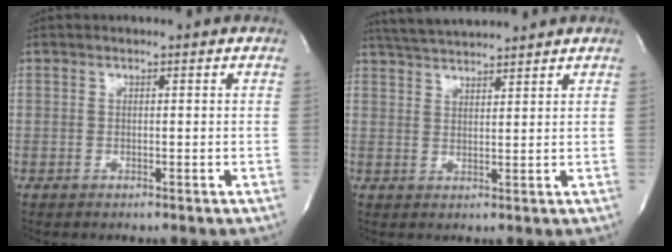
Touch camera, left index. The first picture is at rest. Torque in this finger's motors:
{"motor_torque": [0.01, -0.20, 0.18, 0.14]}